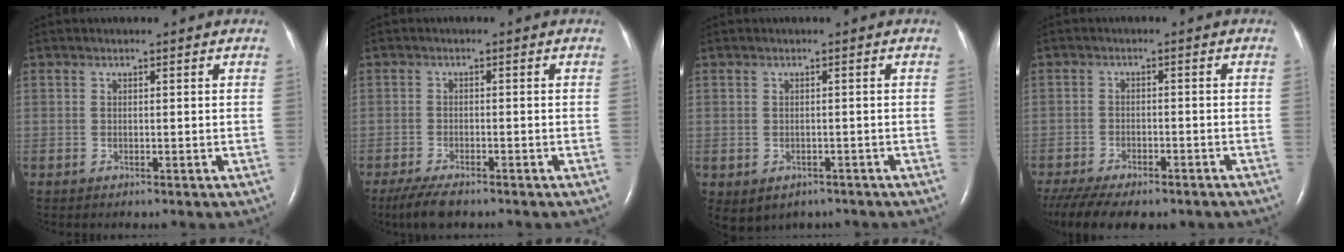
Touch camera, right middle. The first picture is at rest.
{"total": 5.0, "force": [-3.9, 1.3, 3.0], "torque": [-0.061, -0.012, -0.064]}
{"total": 5.8, "force": [-3.8, 4.0, 1.9], "torque": [-0.033, 0.011, -0.042]}
{"total": 14.9, "force": [-11.5, 5.5, 7.8], "torque": [-0.180, -0.018, -0.160]}